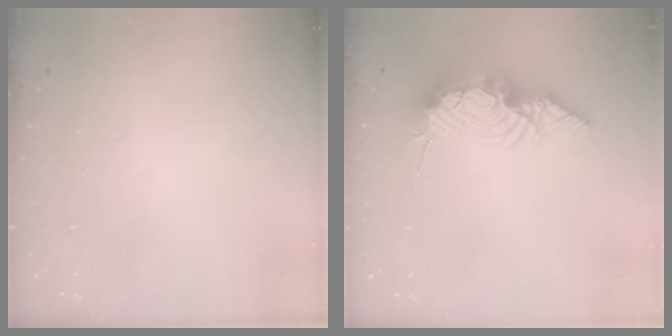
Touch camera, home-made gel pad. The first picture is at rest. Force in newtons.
{"total": 13.7, "press": 13.6, "slide": 1.3}